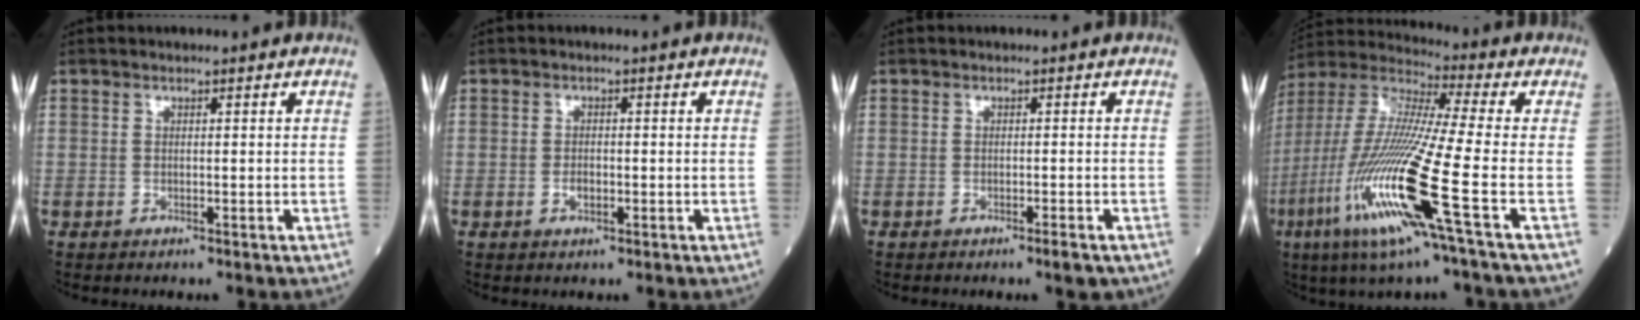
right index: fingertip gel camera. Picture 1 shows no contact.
{"total": 1.6, "force": [-0.6, 0.8, 1.2], "torque": [-0.023, 0.002, -0.009]}
{"total": 2.0, "force": [-1.3, 0.2, 1.5], "torque": [-0.021, -0.002, -0.015]}
{"total": 19.3, "force": [-7.4, -0.5, 17.9], "torque": [-0.404, -0.037, -0.154]}